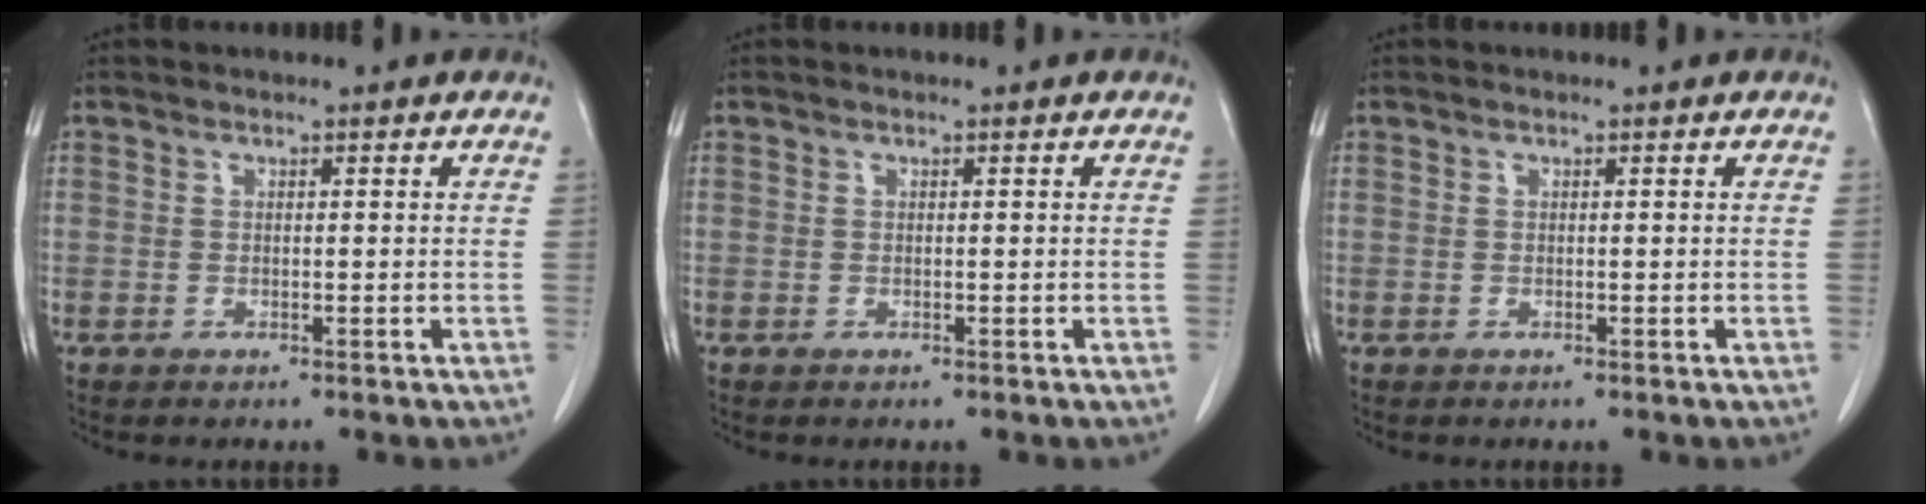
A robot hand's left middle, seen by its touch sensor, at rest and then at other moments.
{"total": 0.0}
{"total": 0.0}